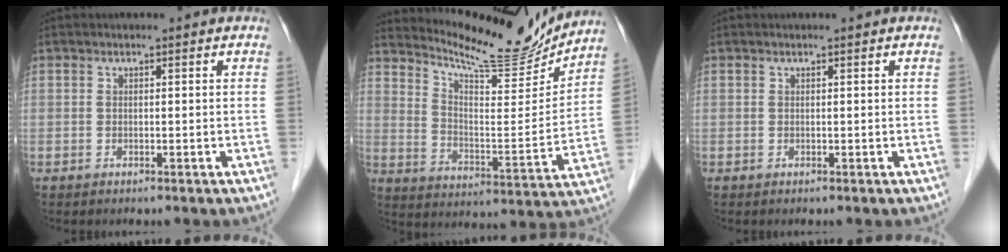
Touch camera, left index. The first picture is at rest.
{"total": 15.3, "force": [14.8, 1.3, 3.7], "torque": [-0.073, -0.040, 0.222]}
{"total": 0.0}